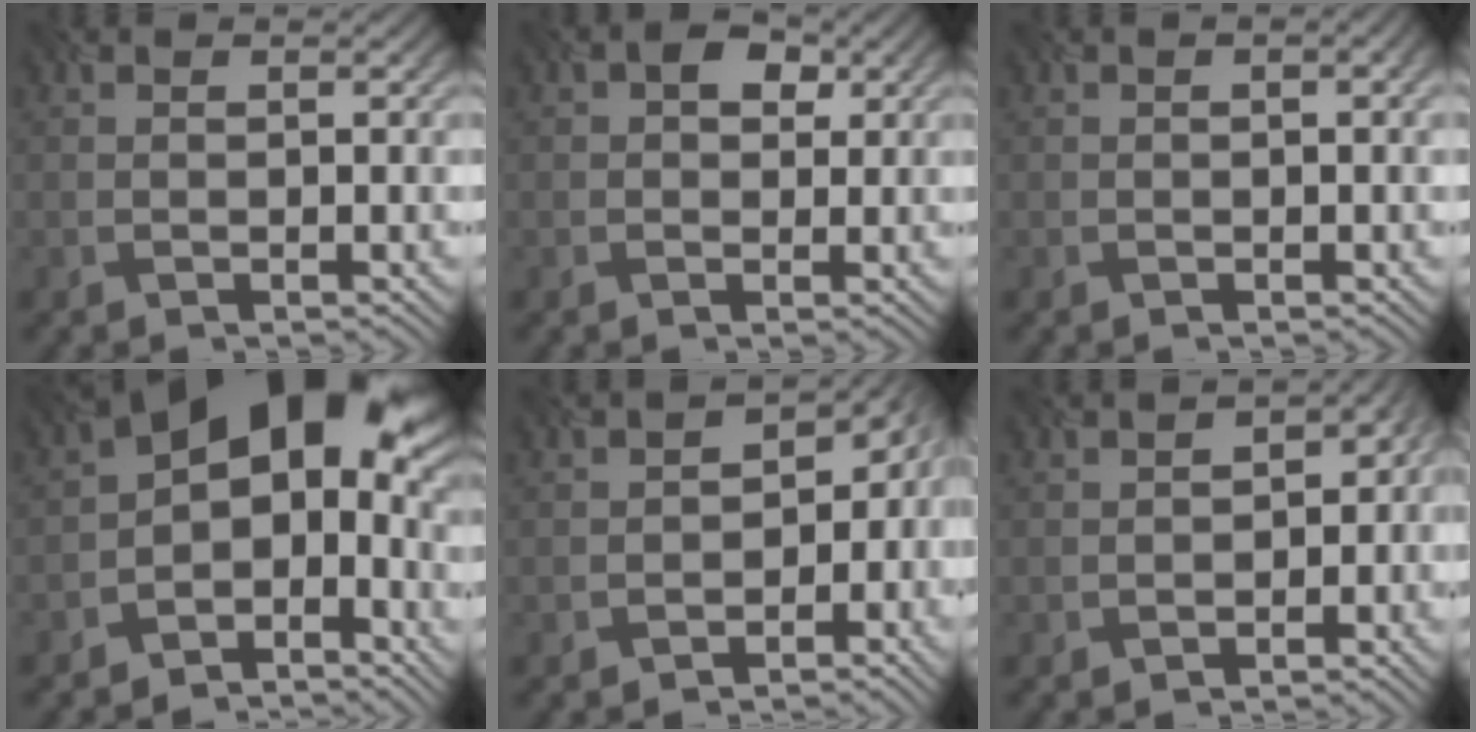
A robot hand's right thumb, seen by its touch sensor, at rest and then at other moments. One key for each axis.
{"total": 1.9, "fx": 0.6, "fy": 1.5, "fz": 1.0, "tx": -0.016, "ty": 0.006, "tz": 0.011}
{"total": 1.9, "fx": 0.3, "fy": 0.7, "fz": 1.7, "tx": -0.016, "ty": 0.001, "tz": -0.002}
{"total": 12.8, "fx": -1.2, "fy": 8.0, "fz": 9.9, "tx": -0.137, "ty": 0.010, "tz": -0.030}
{"total": 7.1, "fx": -3.5, "fy": 3.9, "fz": 4.8, "tx": -0.058, "ty": -0.017, "tz": -0.047}
{"total": 4.5, "fx": -2.3, "fy": 2.4, "fz": 3.0, "tx": -0.033, "ty": -0.009, "tz": -0.030}